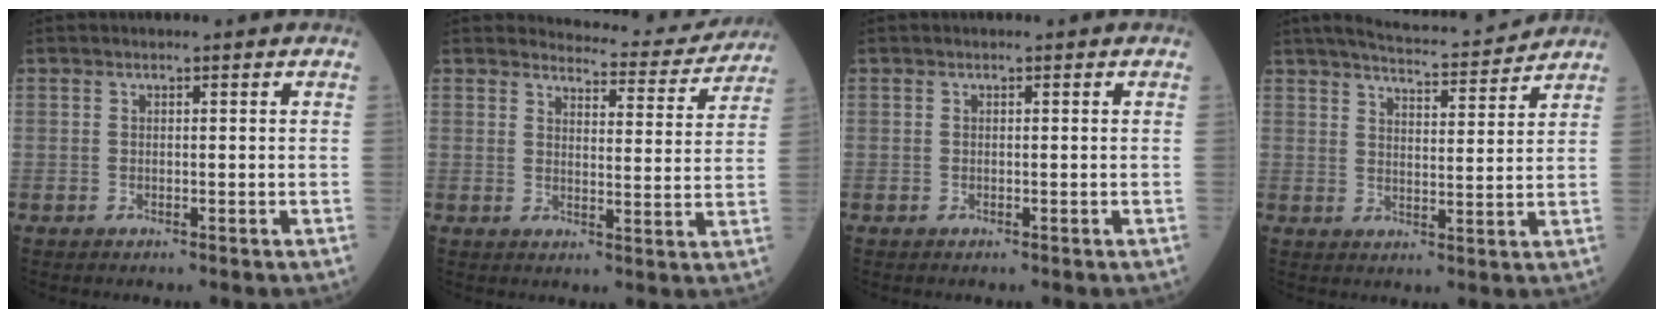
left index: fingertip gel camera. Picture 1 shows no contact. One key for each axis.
{"total": 9.3, "fx": 9.2, "fy": 1.1, "fz": 0.0, "tx": 0.008, "ty": -0.025, "tz": 0.101}
{"total": 0.0}
{"total": 11.0, "fx": 10.4, "fy": 0.7, "fz": 3.7, "tx": -0.061, "ty": 0.005, "tz": 0.144}